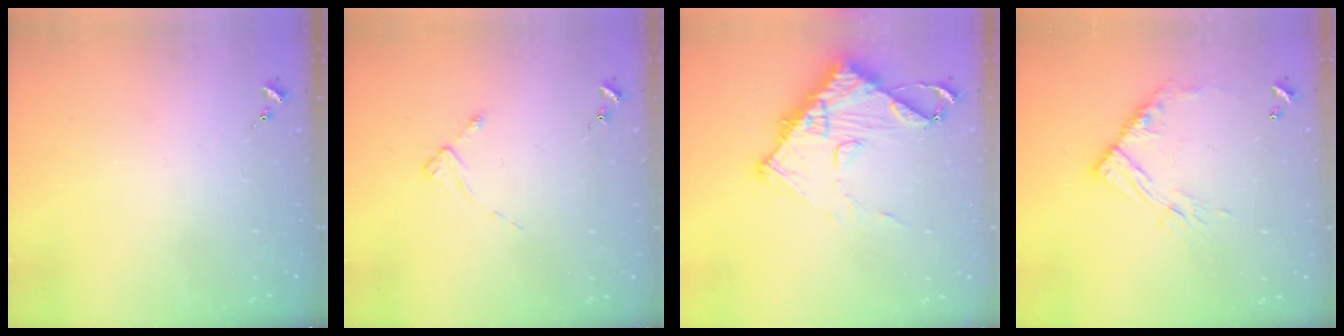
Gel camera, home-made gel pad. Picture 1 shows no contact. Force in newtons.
{"total": 2.5, "press": 2.5, "slide": 0.3}
{"total": 14.0, "press": 13.9, "slide": 1.3}
{"total": 11.8, "press": 11.7, "slide": 1.0}